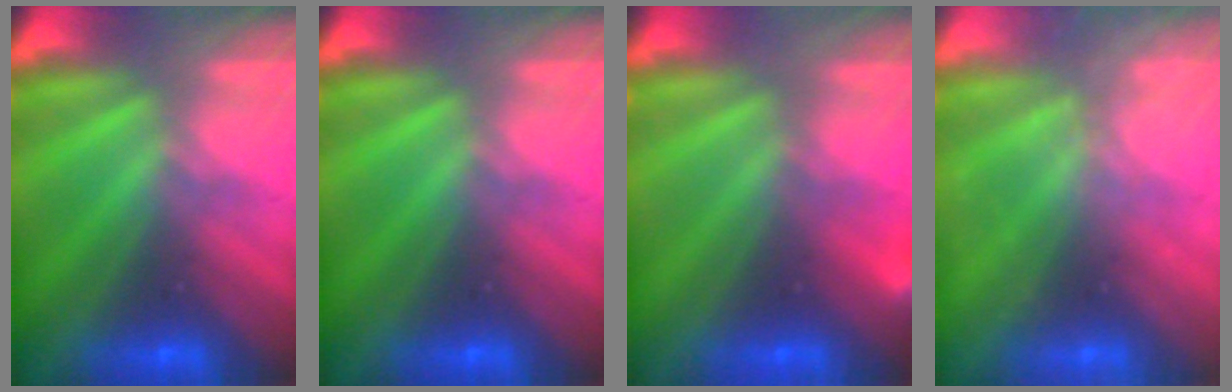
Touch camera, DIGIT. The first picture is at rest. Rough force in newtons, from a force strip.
{"total": 0.0}
{"total": 2.9}
{"total": 2.2}